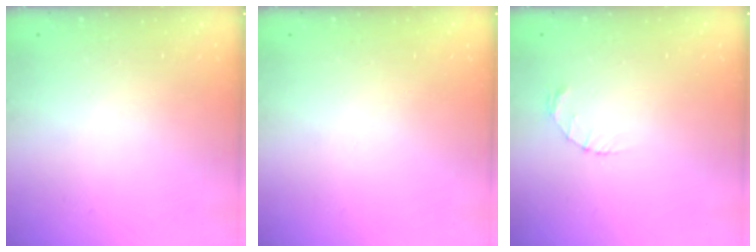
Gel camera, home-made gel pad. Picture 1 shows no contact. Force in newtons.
{"total": 0.0}
{"total": 1.2, "press": 1.1, "slide": 0.2}